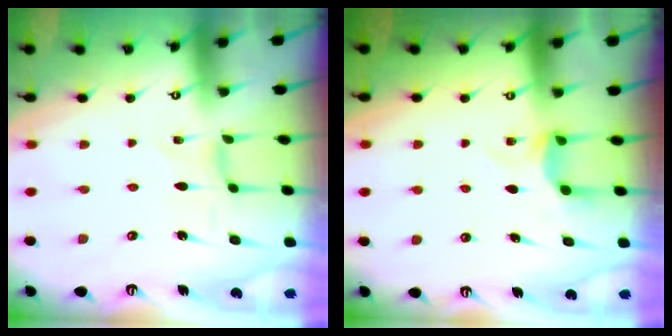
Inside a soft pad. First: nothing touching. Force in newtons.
{"total": 5.3, "press": 5.2, "slide": 1.0}